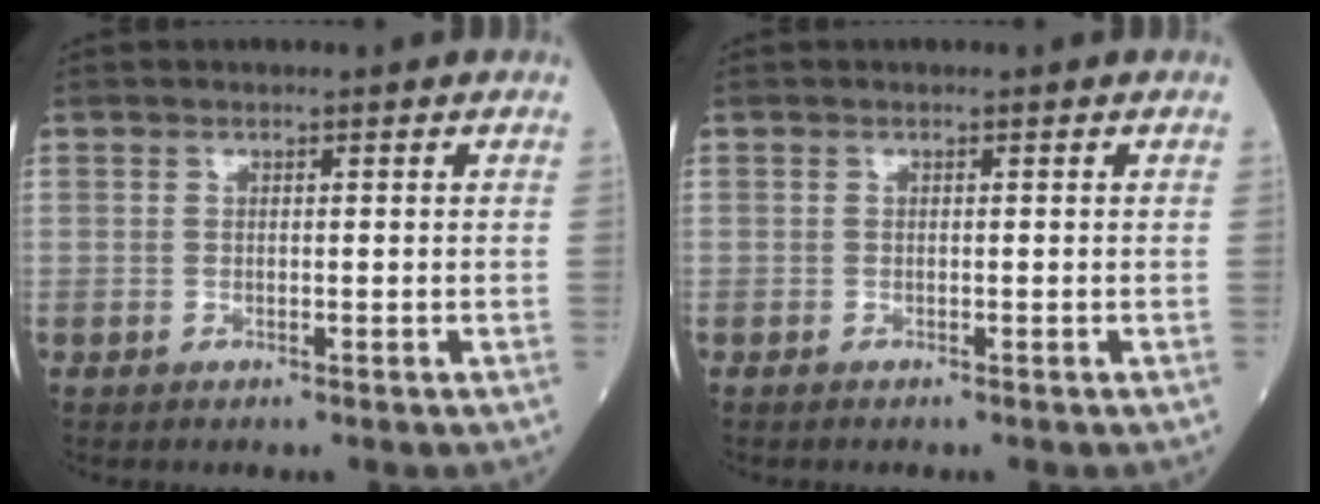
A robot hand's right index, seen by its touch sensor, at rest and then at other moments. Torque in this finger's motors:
{"motor_torque": [0.12, -0.07, 0.09, 0.02]}